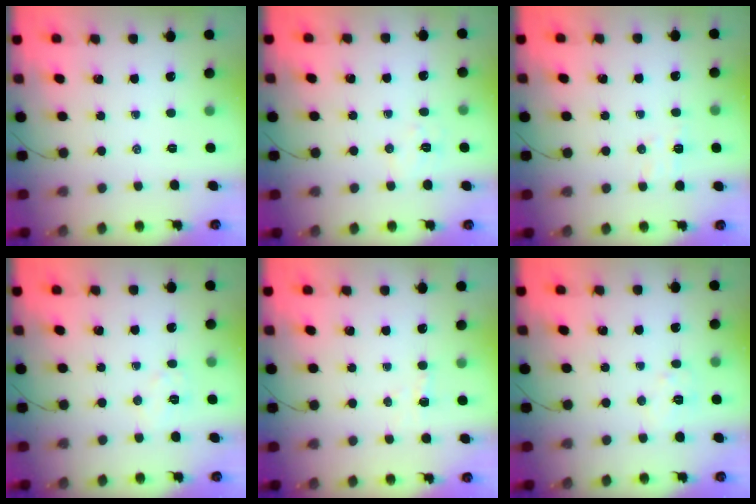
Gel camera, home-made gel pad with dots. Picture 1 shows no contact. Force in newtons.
{"total": 5.4, "press": 5.3, "slide": 1.2}
{"total": 5.4, "press": 5.3, "slide": 0.8}
{"total": 5.4, "press": 5.3, "slide": 1.0}
{"total": 3.0, "press": 2.9, "slide": 0.7}
{"total": 4.9, "press": 4.9, "slide": 0.7}